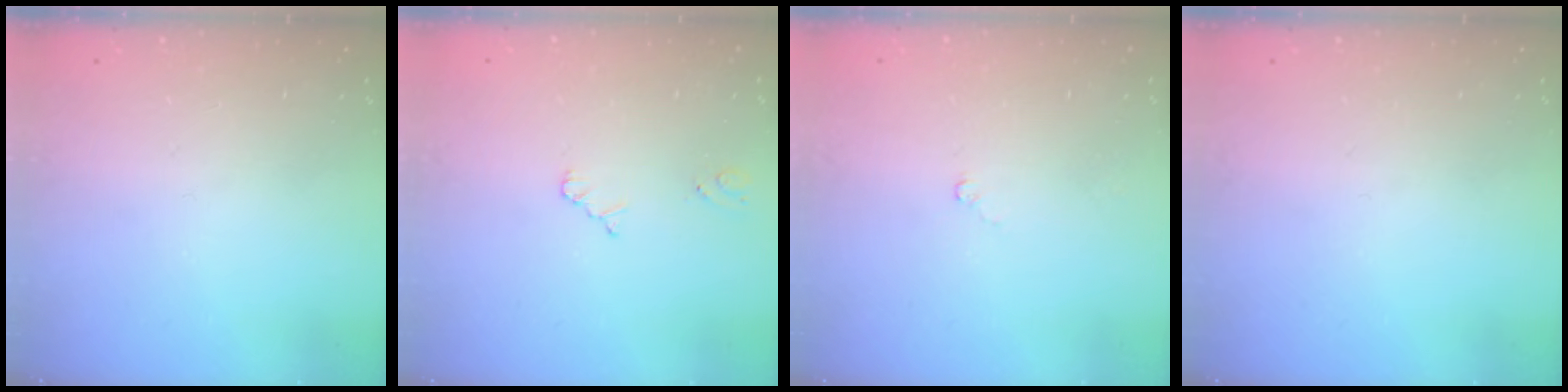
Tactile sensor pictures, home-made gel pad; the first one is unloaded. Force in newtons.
{"total": 2.5, "press": 2.5, "slide": 0.4}
{"total": 2.4, "press": 2.3, "slide": 0.3}
{"total": 0.0}